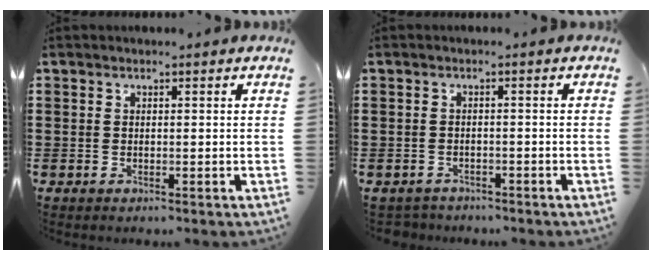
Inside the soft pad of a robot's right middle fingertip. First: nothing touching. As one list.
[{"total": 1.4, "force": [-1.4, 0.4, -0.2], "torque": [-0.002, 0.000, -0.032]}]